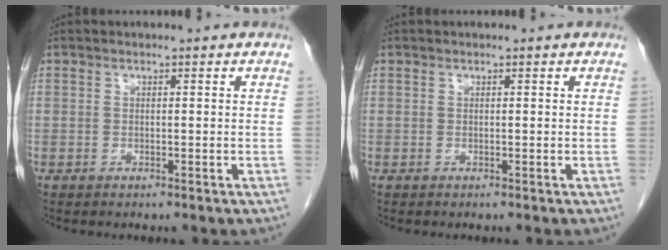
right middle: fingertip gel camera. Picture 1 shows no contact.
{"total": 0.0}